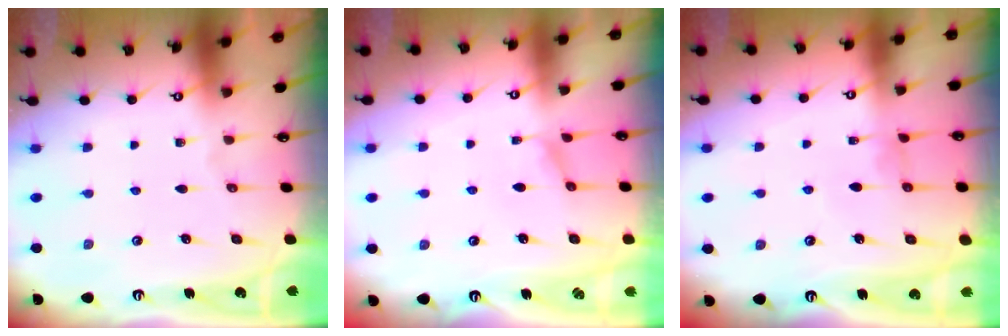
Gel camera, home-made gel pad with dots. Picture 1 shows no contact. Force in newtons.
{"total": 0.7, "press": 0.4, "slide": 0.6}
{"total": 0.7, "press": 0.4, "slide": 0.5}